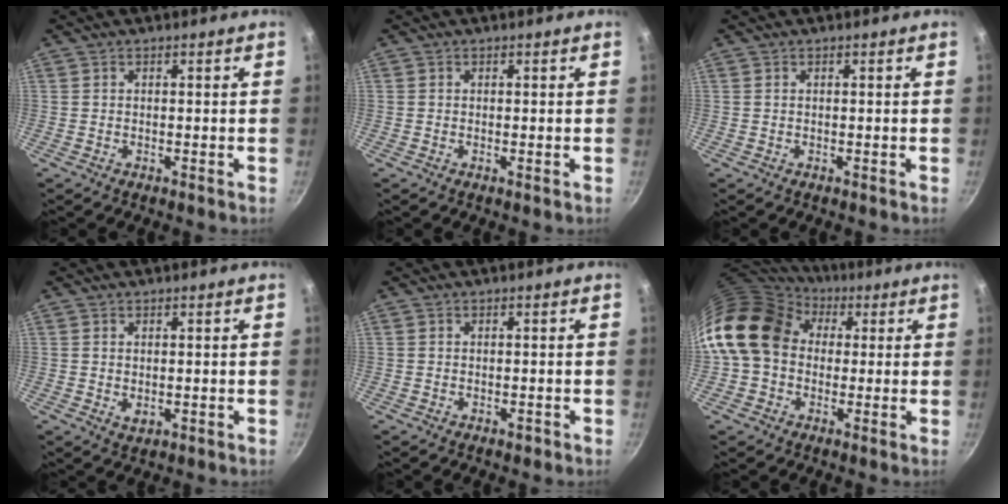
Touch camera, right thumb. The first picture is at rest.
{"total": 0.0}
{"total": 0.0}
{"total": 1.9, "force": [0.3, 1.2, 1.4], "torque": [-0.023, -0.005, 0.007]}
{"total": 1.0, "force": [-0.5, 0.7, 0.5], "torque": [-0.005, 0.004, -0.006]}
{"total": 16.2, "force": [2.6, 12.9, 9.4], "torque": [-0.151, 0.031, 0.032]}